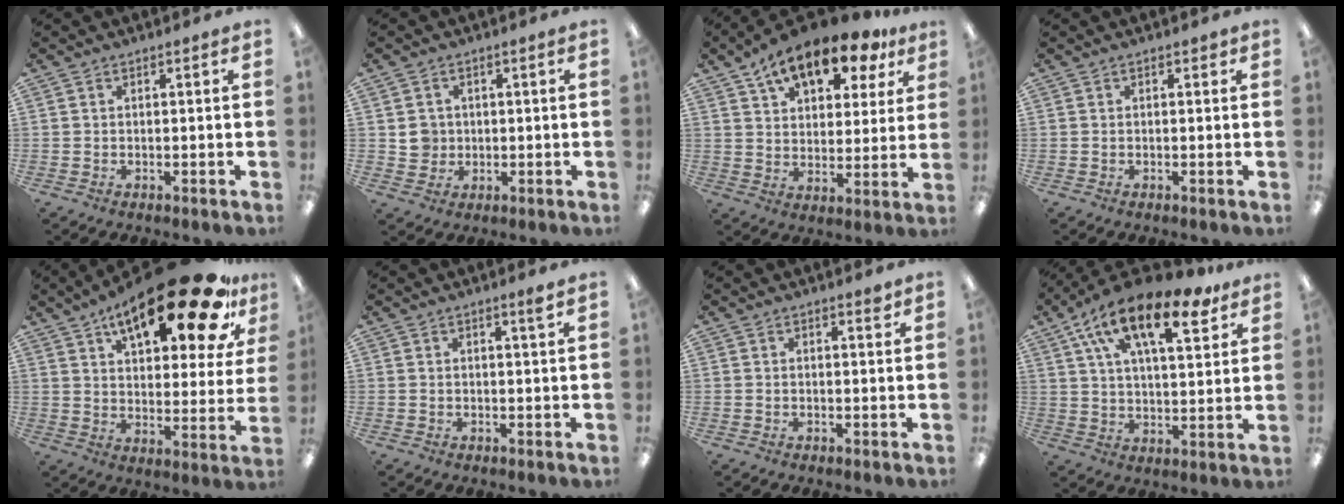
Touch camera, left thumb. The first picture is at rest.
{"total": 4.3, "force": [0.7, 4.2, 0.7], "torque": [0.000, 0.000, 0.009]}
{"total": 13.6, "force": [10.5, 5.7, 6.5], "torque": [-0.108, -0.059, 0.185]}
{"total": 0.9, "force": [0.4, 0.6, 0.5], "torque": [-0.002, 0.000, 0.004]}
{"total": 24.5, "force": [15.2, 8.1, 17.3], "torque": [-0.253, -0.092, 0.243]}
{"total": 1.7, "force": [1.3, 0.0, 1.2], "torque": [-0.019, -0.004, 0.020]}
{"total": 1.2, "force": [0.9, 0.4, 0.7], "torque": [0.002, -0.006, 0.013]}
{"total": 18.8, "force": [11.0, 7.6, 13.2], "torque": [-0.218, -0.048, 0.182]}